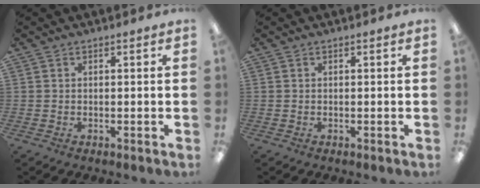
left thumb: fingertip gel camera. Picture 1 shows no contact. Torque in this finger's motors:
{"motor_torque": [-0.20, -0.02, 0.16, -0.11, 0.00]}